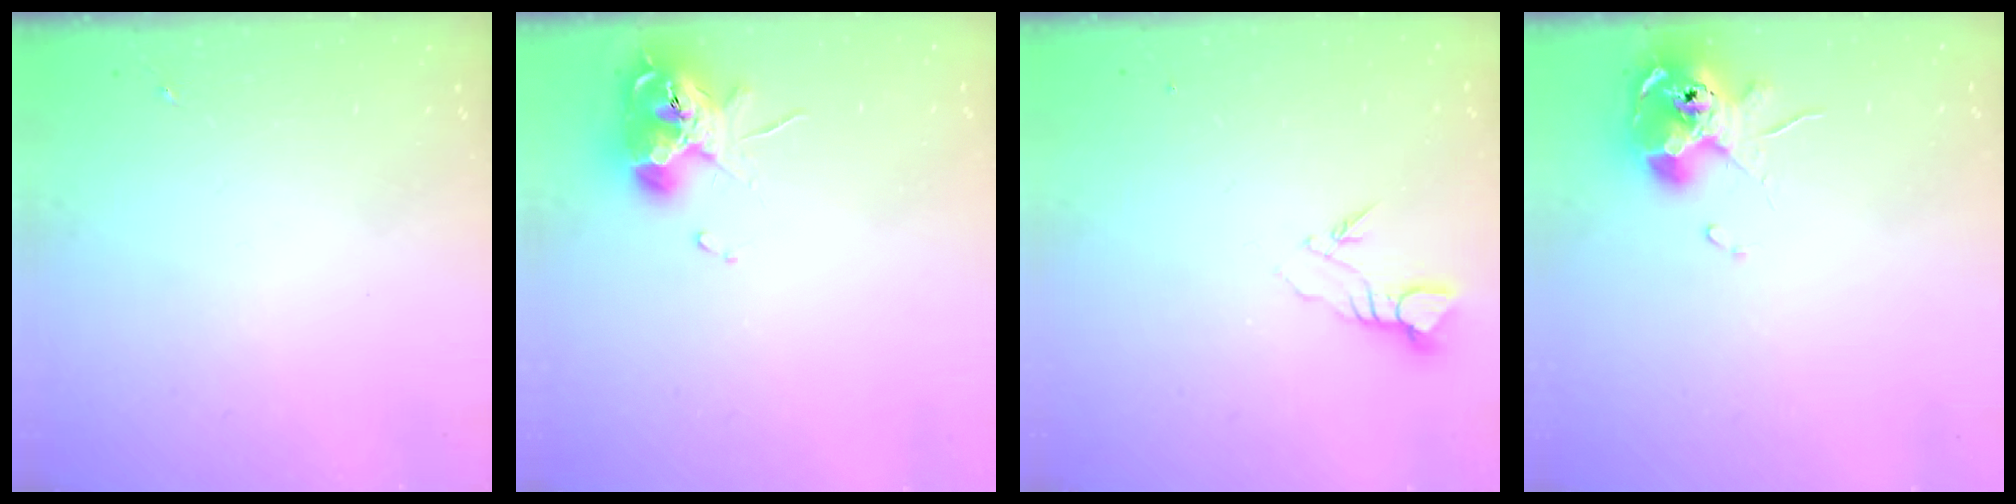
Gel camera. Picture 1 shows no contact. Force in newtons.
{"total": 11.3, "press": 11.2, "slide": 1.4}
{"total": 3.7, "press": 3.6, "slide": 0.4}
{"total": 10.4, "press": 10.3, "slide": 1.4}